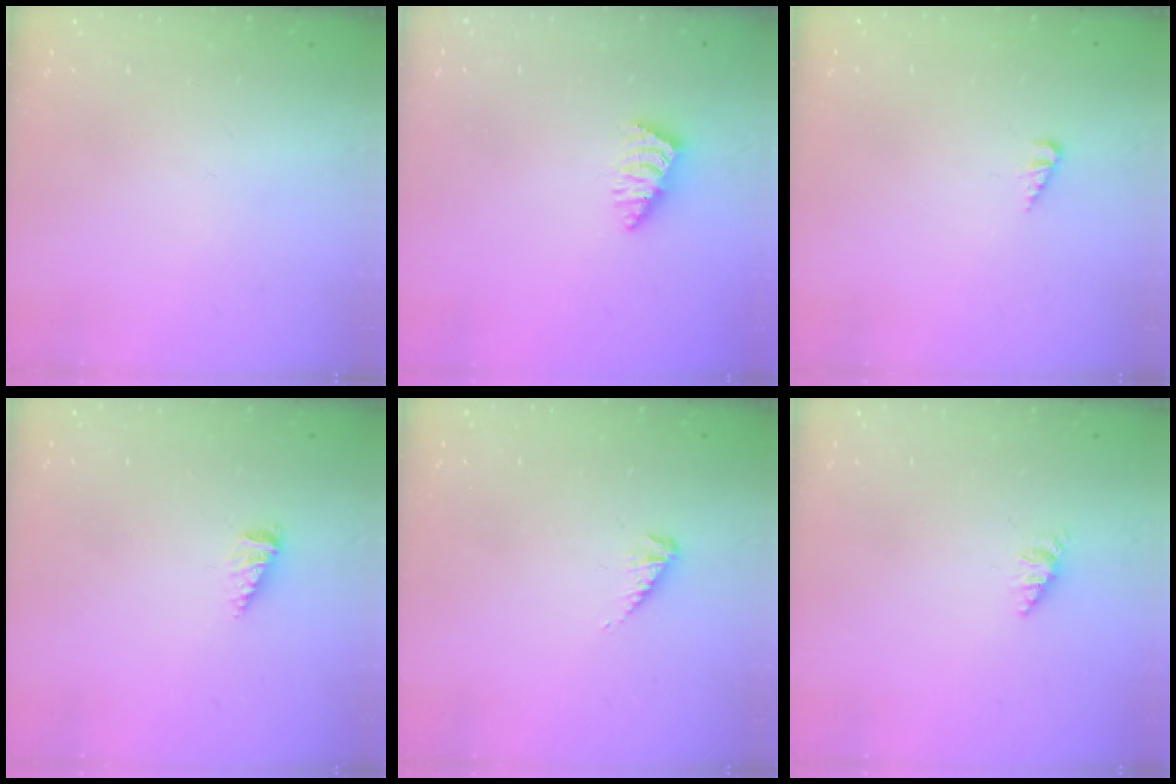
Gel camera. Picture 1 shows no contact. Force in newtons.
{"total": 2.4, "press": 2.3, "slide": 0.5}
{"total": 2.6, "press": 2.6, "slide": 0.2}
{"total": 3.1, "press": 3.1, "slide": 0.3}
{"total": 3.2, "press": 3.2, "slide": 0.5}
{"total": 2.6, "press": 2.6, "slide": 0.3}